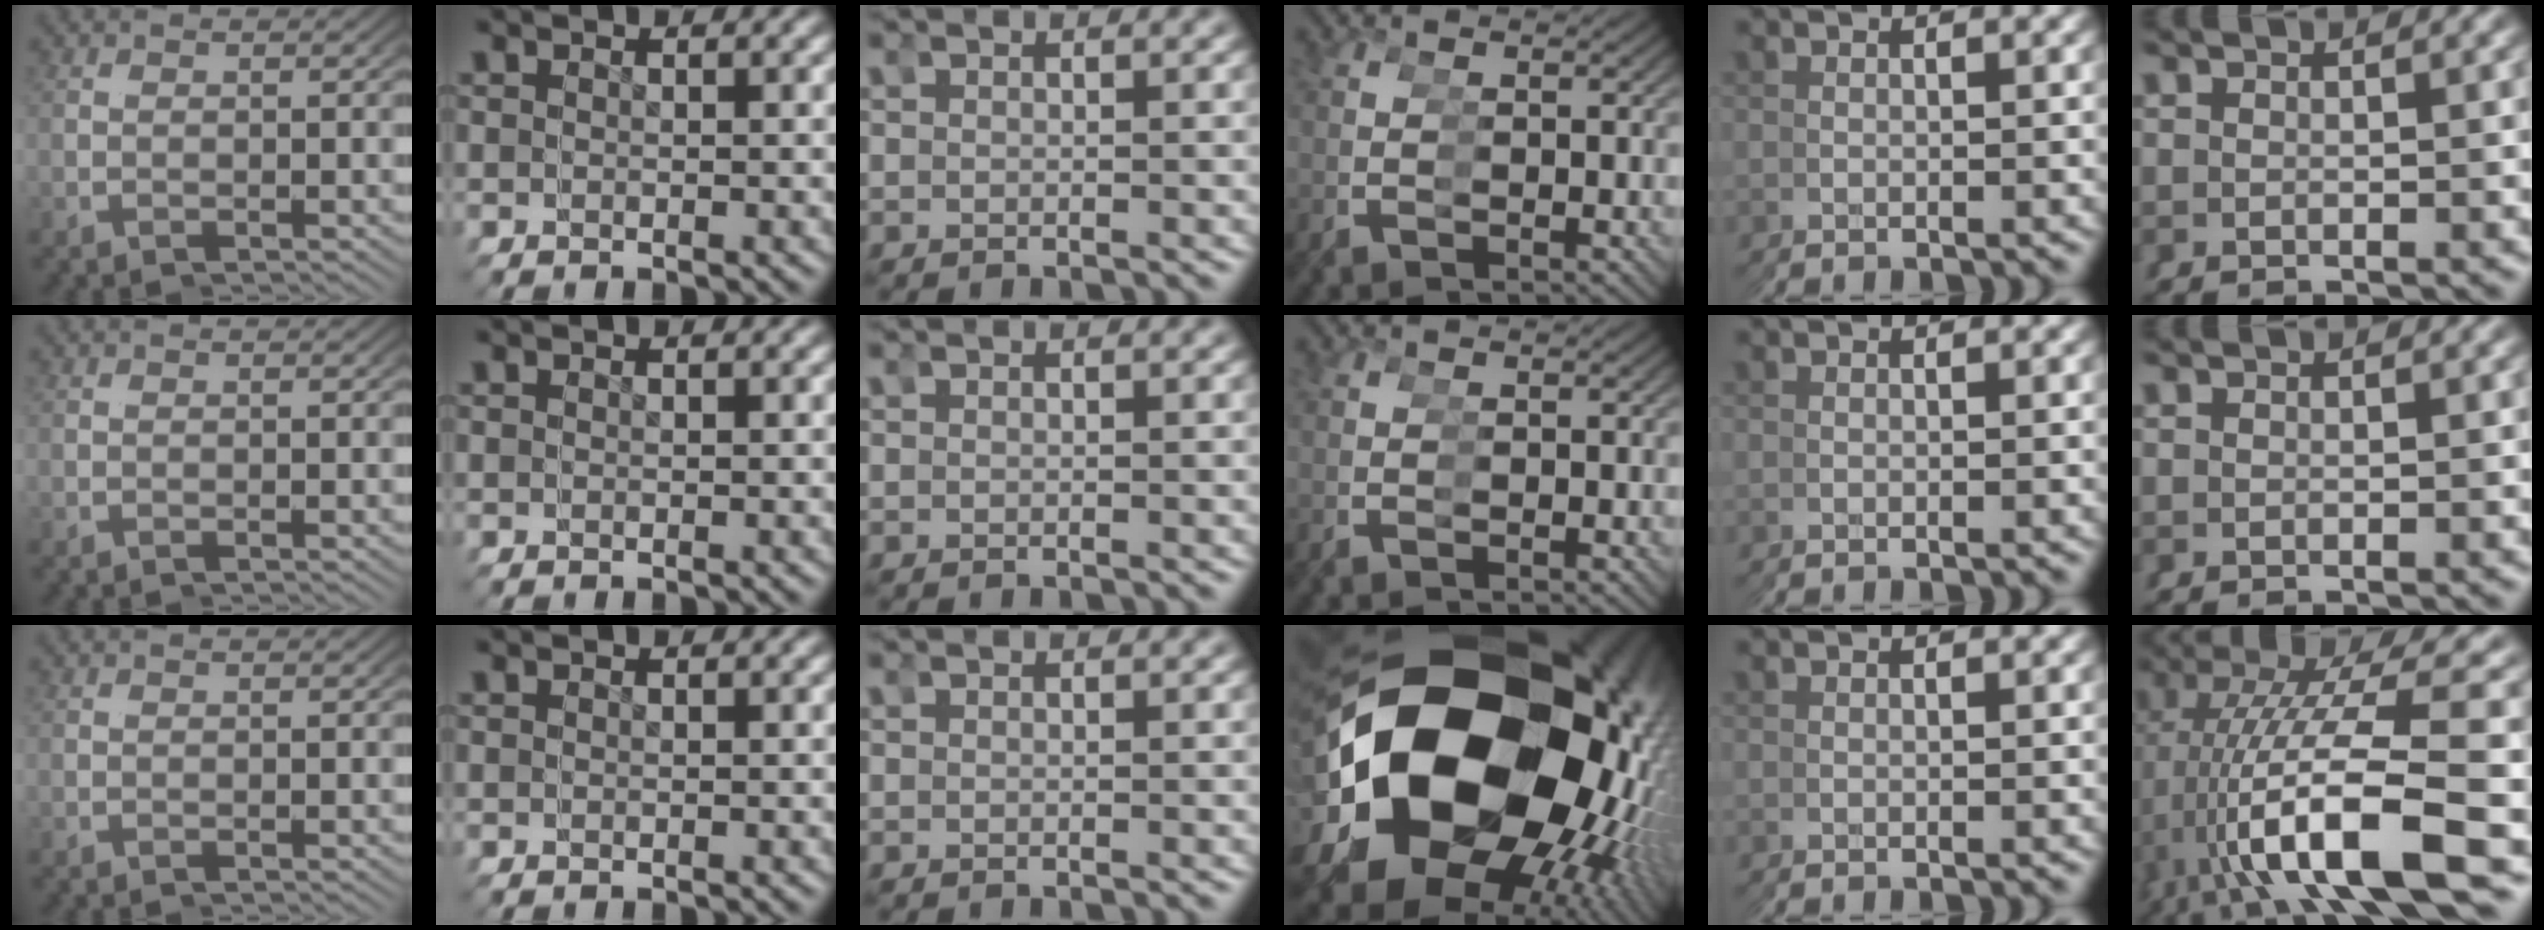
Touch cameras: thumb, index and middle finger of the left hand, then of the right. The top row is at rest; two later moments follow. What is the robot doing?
{"motion": "grasp_and_lifting", "object": "tape"}